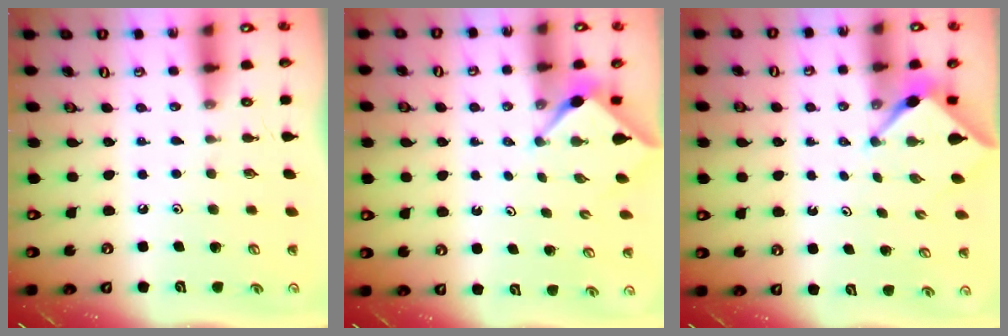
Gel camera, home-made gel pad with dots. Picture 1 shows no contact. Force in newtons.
{"total": 3.0, "press": 3.0, "slide": 0.2}
{"total": 3.2, "press": 3.2, "slide": 0.3}